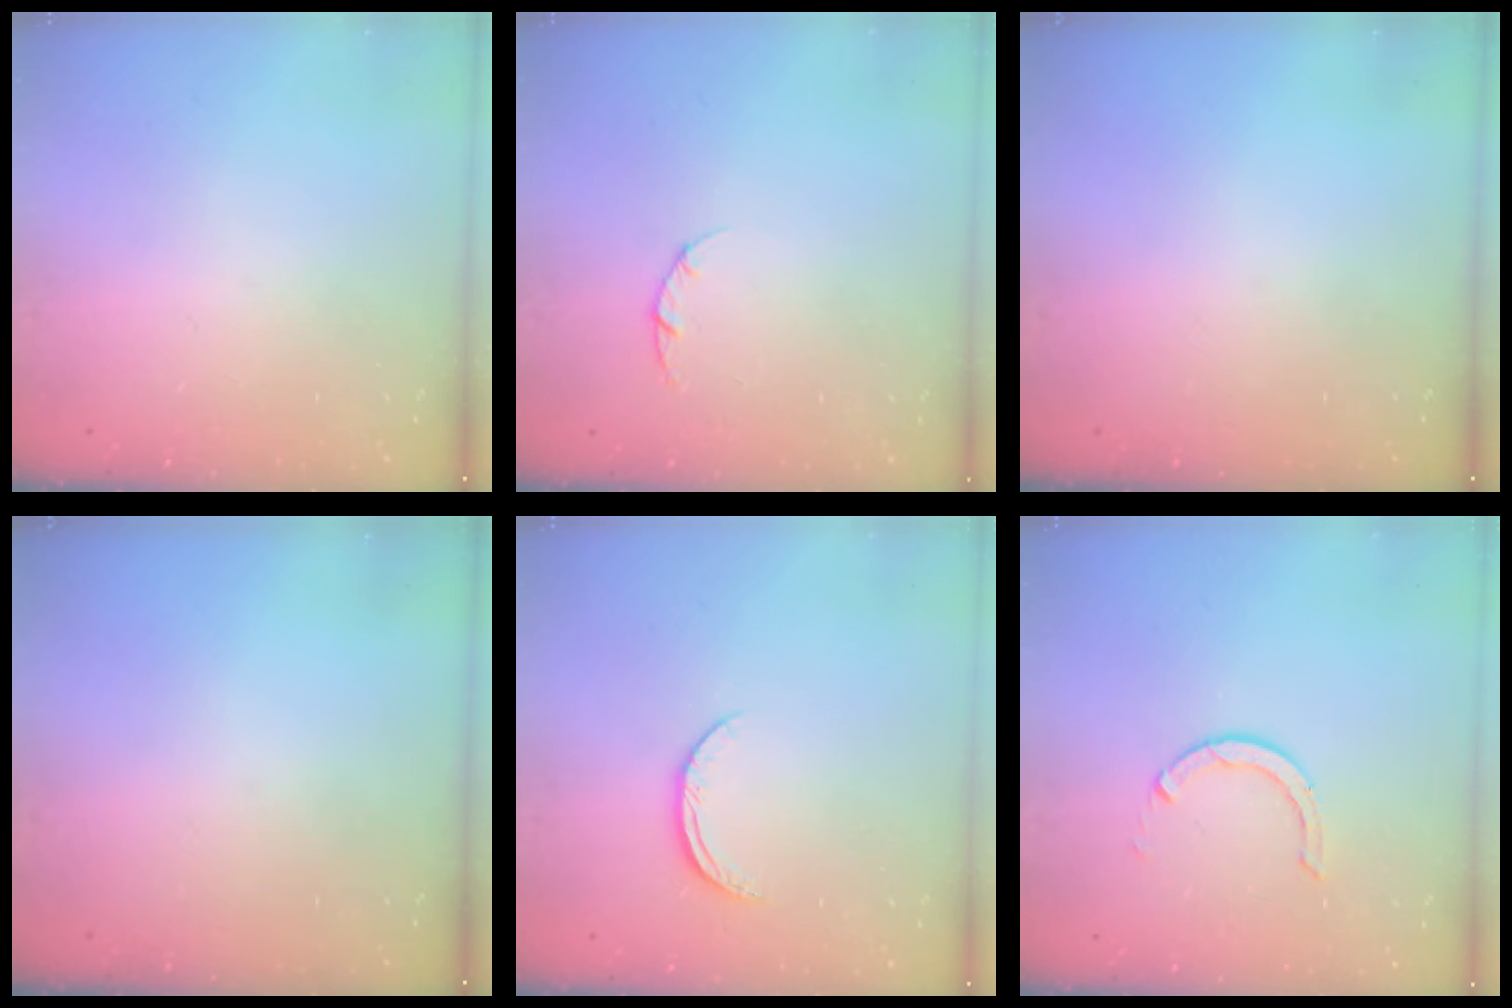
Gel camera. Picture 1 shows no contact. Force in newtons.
{"total": 3.0, "press": 3.0, "slide": 0.4}
{"total": 0.0}
{"total": 0.0}
{"total": 6.2, "press": 6.1, "slide": 0.7}
{"total": 2.9, "press": 2.9, "slide": 0.4}